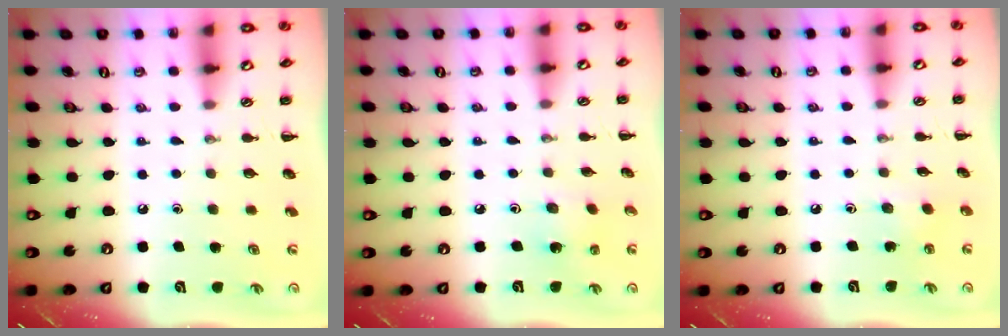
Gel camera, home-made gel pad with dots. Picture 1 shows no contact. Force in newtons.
{"total": 1.5, "press": 1.3, "slide": 0.6}
{"total": 2.6, "press": 2.5, "slide": 0.7}